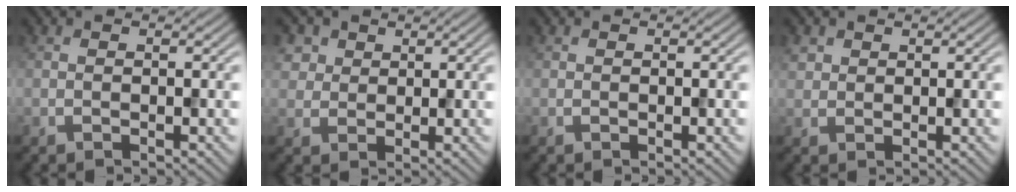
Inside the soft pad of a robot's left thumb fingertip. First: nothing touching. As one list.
[{"total": 3.3, "force": [1.6, 2.8, 1.0], "torque": [-0.037, -0.005, 0.037]}, {"total": 0.0}, {"total": 1.6, "force": [0.9, 1.2, 0.4], "torque": [-0.012, 0.001, 0.020]}]